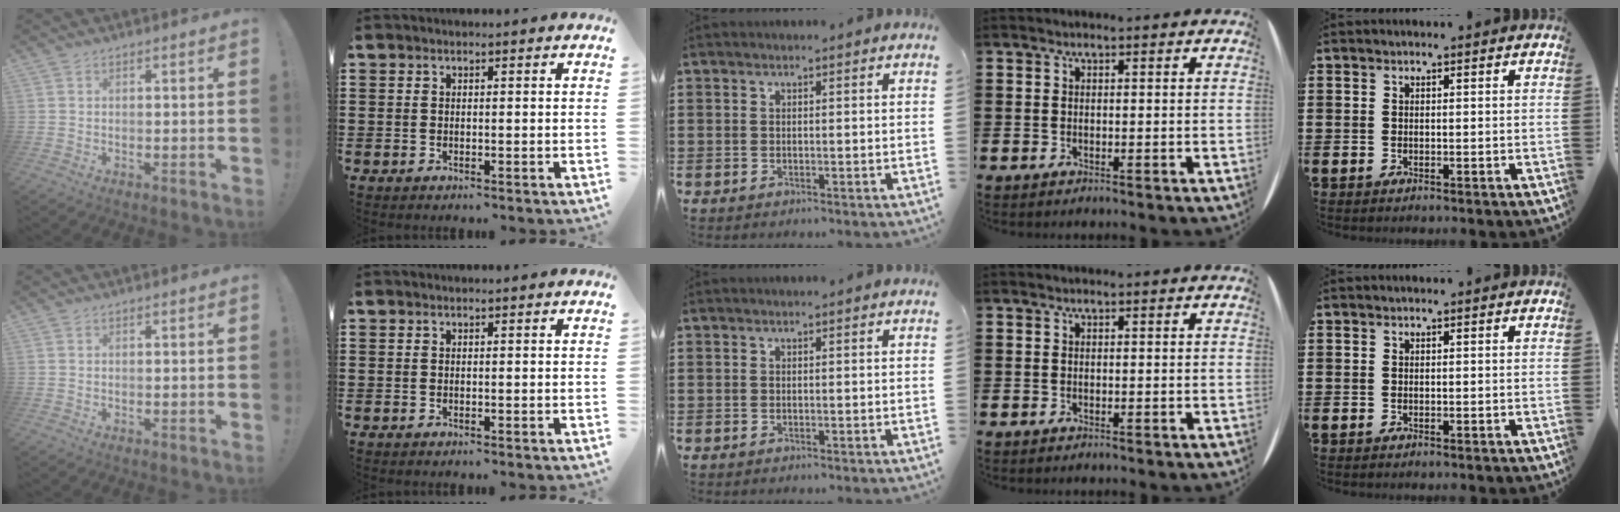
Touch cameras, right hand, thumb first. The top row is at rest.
{}